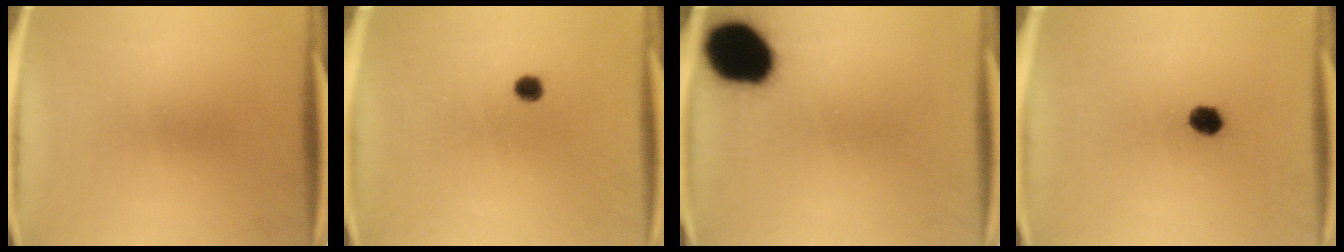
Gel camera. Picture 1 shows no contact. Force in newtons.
{"total": 1.4}
{"total": 17.4}
{"total": 3.4}